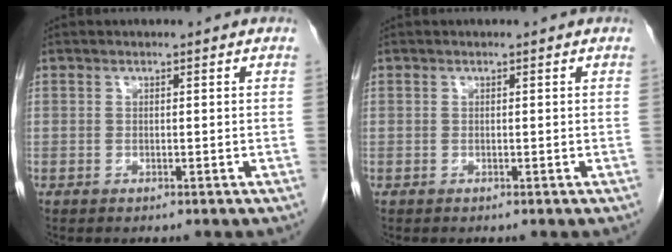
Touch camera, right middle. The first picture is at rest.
{"total": 0.0}